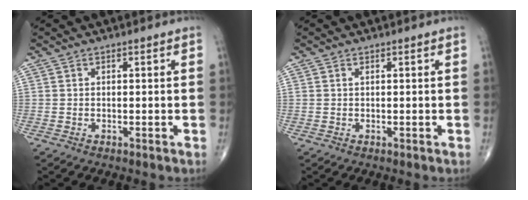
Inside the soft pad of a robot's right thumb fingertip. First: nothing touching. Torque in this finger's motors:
{"motor_torque": [-0.05, -0.25, 0.12, 0.15, -0.02]}